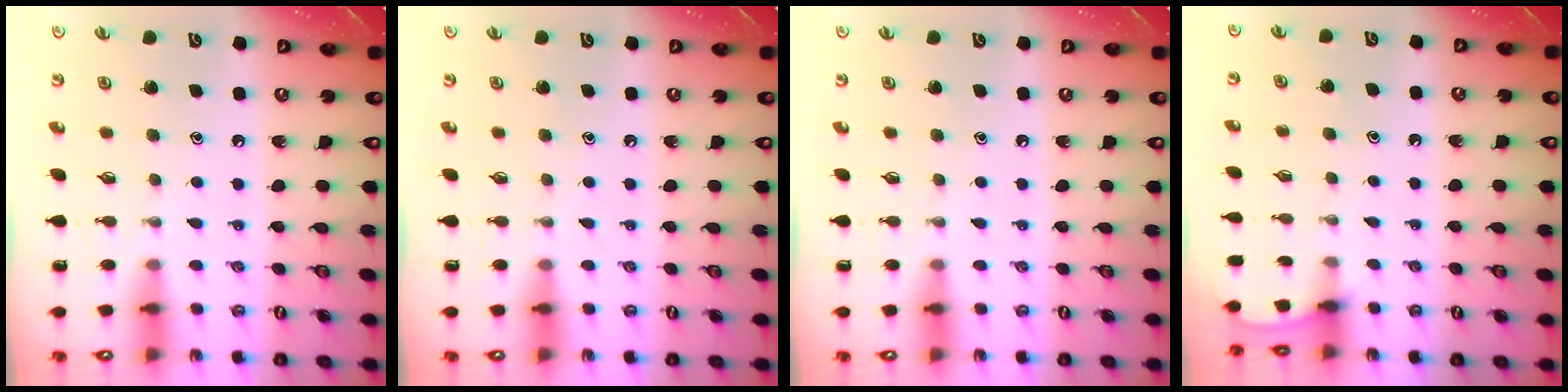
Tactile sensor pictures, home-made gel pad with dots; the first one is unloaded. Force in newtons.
{"total": 0.0}
{"total": 0.0}
{"total": 2.1, "press": 2.1, "slide": 0.3}